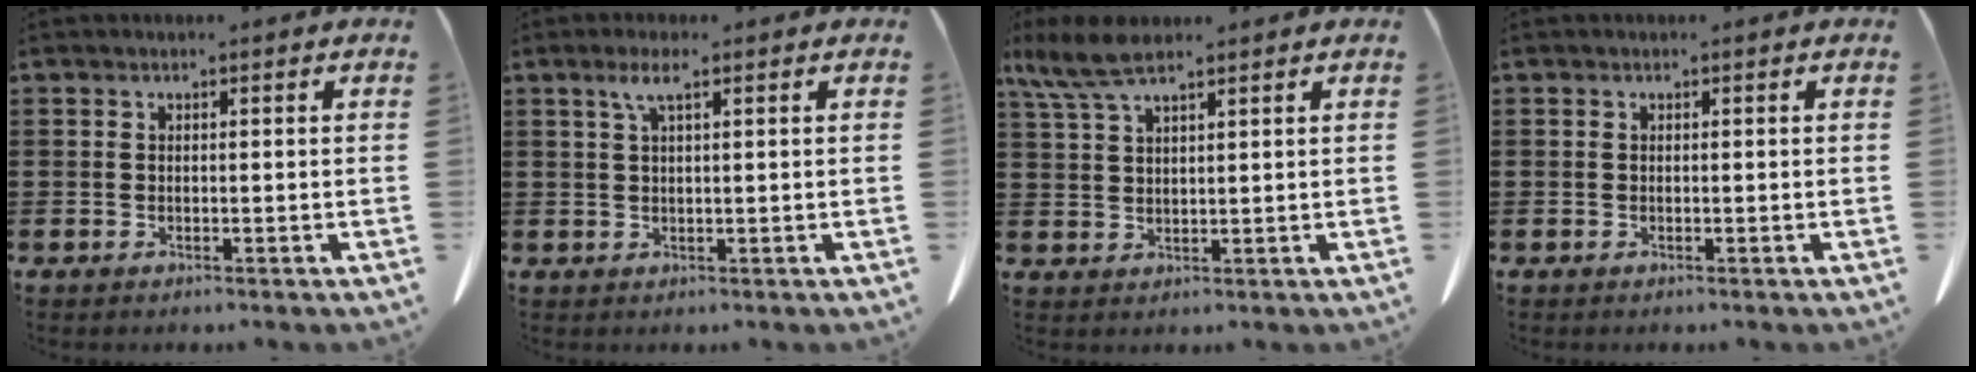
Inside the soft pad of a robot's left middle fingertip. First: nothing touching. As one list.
[{"total": 2.7, "force": [1.4, 0.4, 2.3], "torque": [-0.049, 0.006, 0.022]}, {"total": 6.0, "force": [4.3, 1.4, 4.0], "torque": [-0.095, -0.005, 0.076]}, {"total": 0.0}]